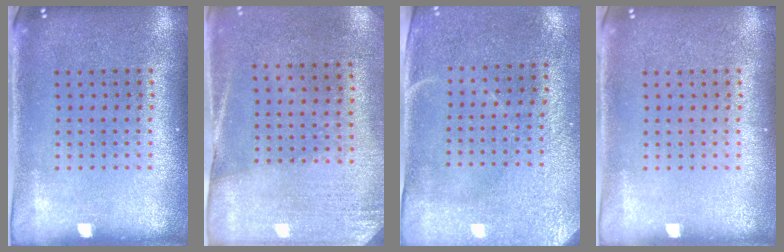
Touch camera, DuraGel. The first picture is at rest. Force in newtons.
{"total": 2.7, "press": 2.3, "slide": 1.4}
{"total": 2.9, "press": 2.5, "slide": 1.6}
{"total": 0.0}